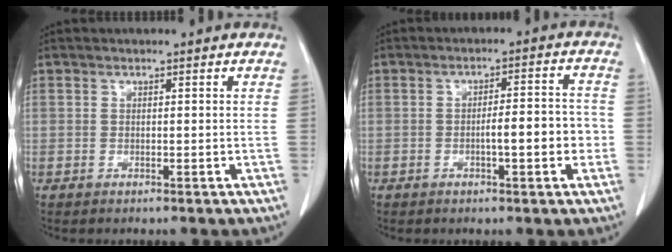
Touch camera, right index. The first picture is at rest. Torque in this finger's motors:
{"motor_torque": [0.94, -0.32, 0.43, 0.06]}